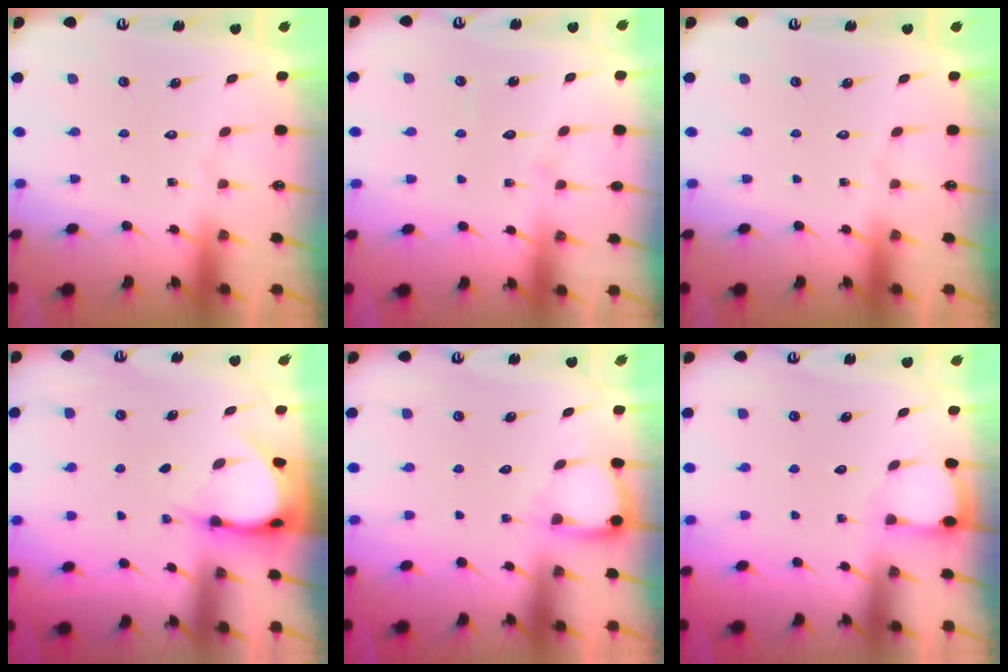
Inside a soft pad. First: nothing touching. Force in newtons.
{"total": 7.0, "press": 7.0, "slide": 0.5}
{"total": 0.0}
{"total": 4.3, "press": 4.3, "slide": 0.3}
{"total": 4.5, "press": 4.4, "slide": 0.5}
{"total": 2.0, "press": 2.0, "slide": 0.2}